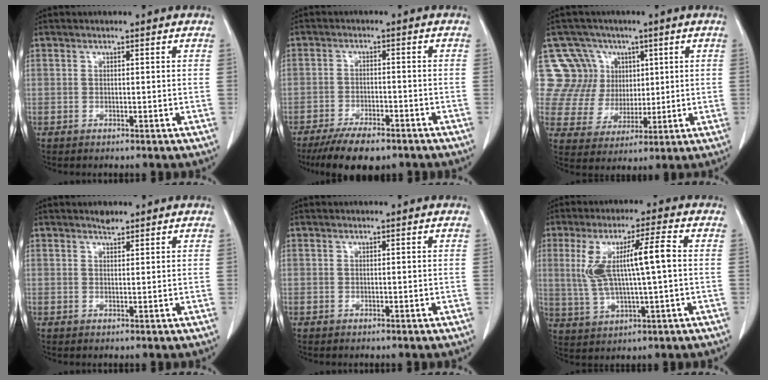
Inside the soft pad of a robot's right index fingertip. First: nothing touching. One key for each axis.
{"total": 8.5, "fx": -6.5, "fy": 2.6, "fz": 4.7, "tx": -0.074, "ty": -0.011, "tz": -0.103}
{"total": 15.5, "fx": 5.7, "fy": 14.2, "fz": 2.4, "tx": -0.077, "ty": 0.070, "tz": 0.128}
{"total": 1.2, "fx": 1.1, "fy": 0.4, "fz": 0.3, "tx": -0.011, "ty": 0.000, "tz": 0.019}
{"total": 0.0}
{"total": 10.3, "fx": 1.4, "fy": 1.3, "fz": 10.1, "tx": -0.206, "ty": 0.016, "tz": 0.033}